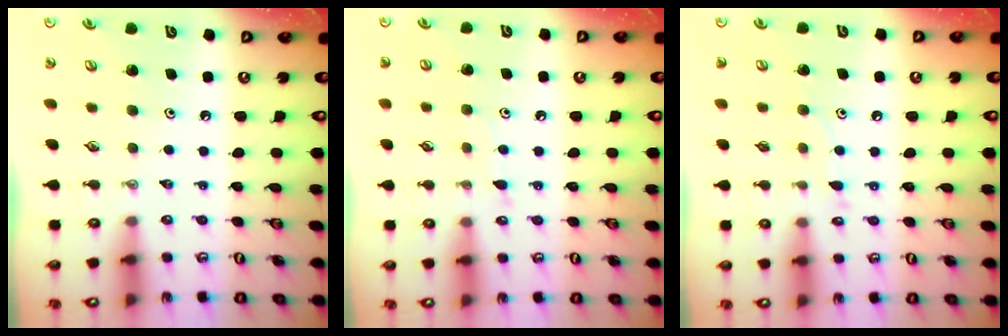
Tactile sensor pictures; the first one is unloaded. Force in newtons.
{"total": 6.1, "press": 6.1, "slide": 0.7}
{"total": 5.6, "press": 5.5, "slide": 0.5}